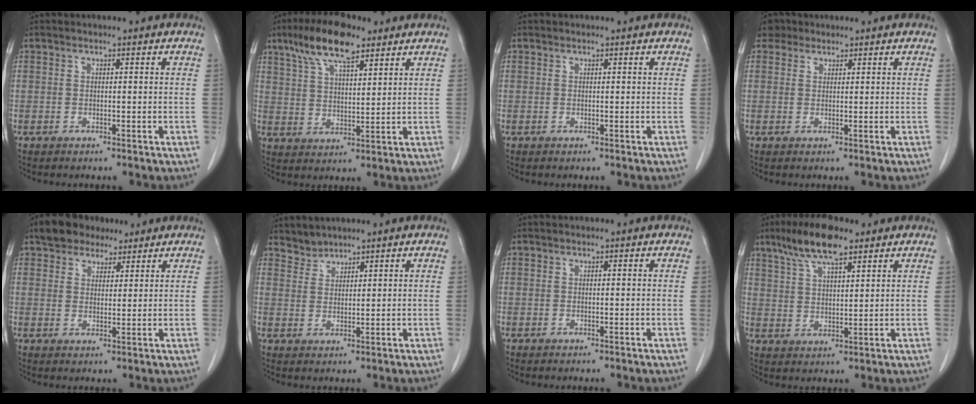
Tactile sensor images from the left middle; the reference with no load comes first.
{"total": 10.7, "force": [7.2, 2.9, 7.3], "torque": [-0.141, 0.016, 0.131]}
{"total": 0.0}
{"total": 2.4, "force": [1.8, 1.6, 0.0], "torque": [0.002, 0.010, 0.029]}
{"total": 6.6, "force": [5.1, 3.6, 2.2], "torque": [-0.037, 0.023, 0.092]}
{"total": 2.4, "force": [2.3, 0.6, -0.6], "torque": [0.013, 0.006, 0.046]}
{"total": 0.0}
{"total": 9.3, "force": [6.5, 2.2, 6.2], "torque": [-0.124, 0.013, 0.120]}